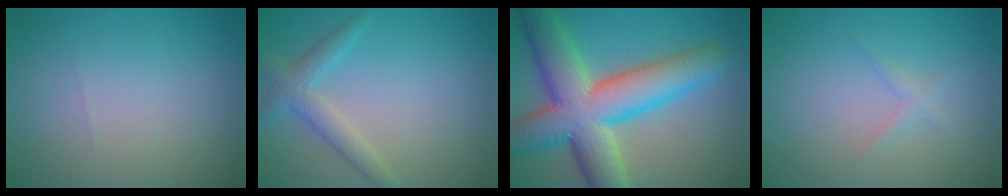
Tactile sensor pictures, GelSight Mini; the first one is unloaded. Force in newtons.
{"total": 2.8, "press": 2.8, "slide": 0.1}
{"total": 12.2, "press": 12.2, "slide": 0.3}
{"total": 1.0, "press": 1.0, "slide": 0.0}